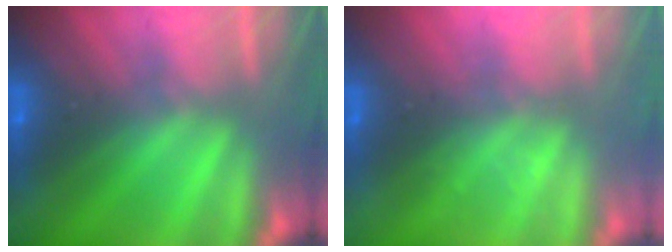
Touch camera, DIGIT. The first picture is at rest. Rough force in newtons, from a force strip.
{"total": 2.3}